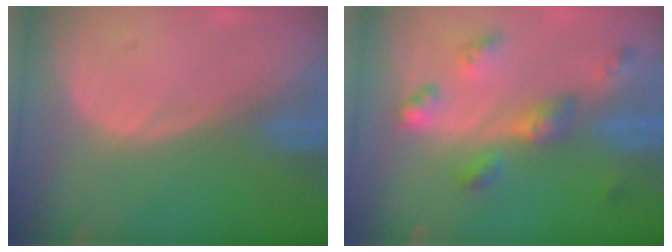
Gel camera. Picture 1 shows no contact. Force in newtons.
{"total": 6.5, "press": 5.8, "slide": 2.9}